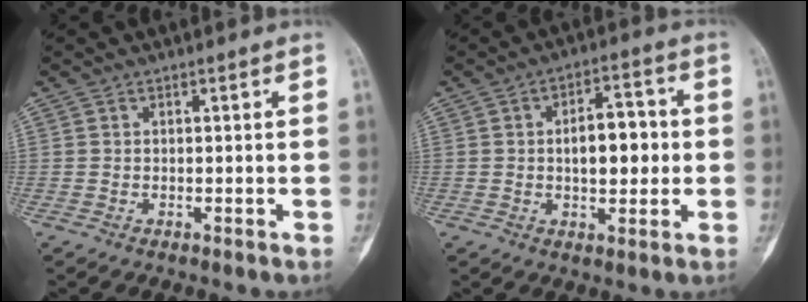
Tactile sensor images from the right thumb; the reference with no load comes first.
{"total": 9.0, "force": [0.2, 4.7, 7.7], "torque": [-0.091, 0.015, 0.001]}